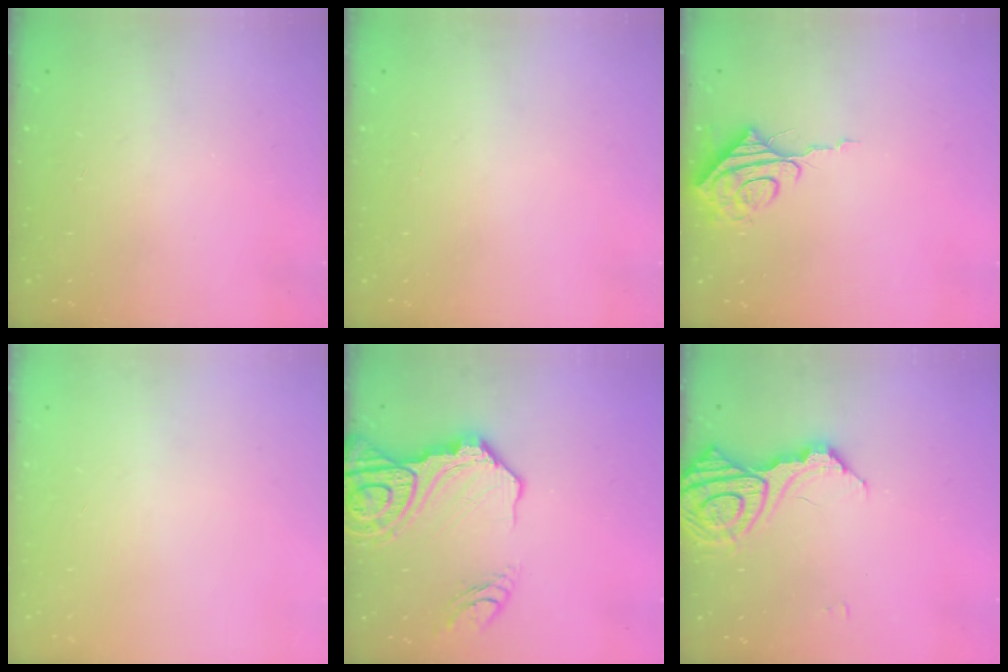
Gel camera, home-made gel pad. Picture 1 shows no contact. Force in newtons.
{"total": 0.0}
{"total": 8.2, "press": 8.1, "slide": 0.9}
{"total": 0.0}
{"total": 19.6, "press": 19.5, "slide": 2.2}
{"total": 15.4, "press": 15.3, "slide": 1.5}